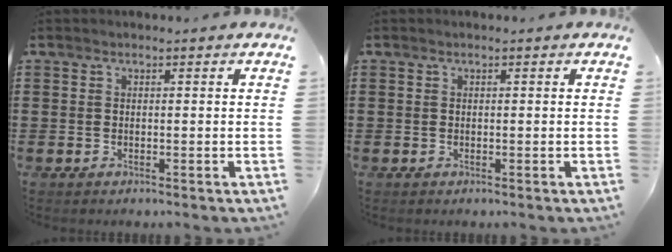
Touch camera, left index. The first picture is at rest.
{"total": 0.0}